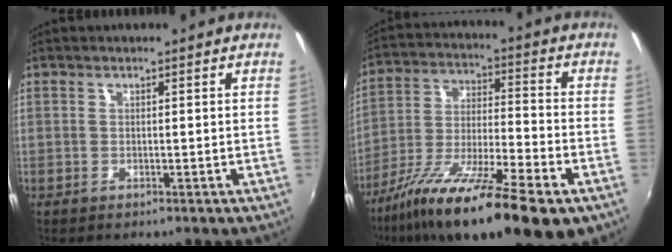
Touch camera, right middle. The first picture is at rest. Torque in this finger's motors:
{"motor_torque": [1.48, -0.66, 0.79, 0.21]}